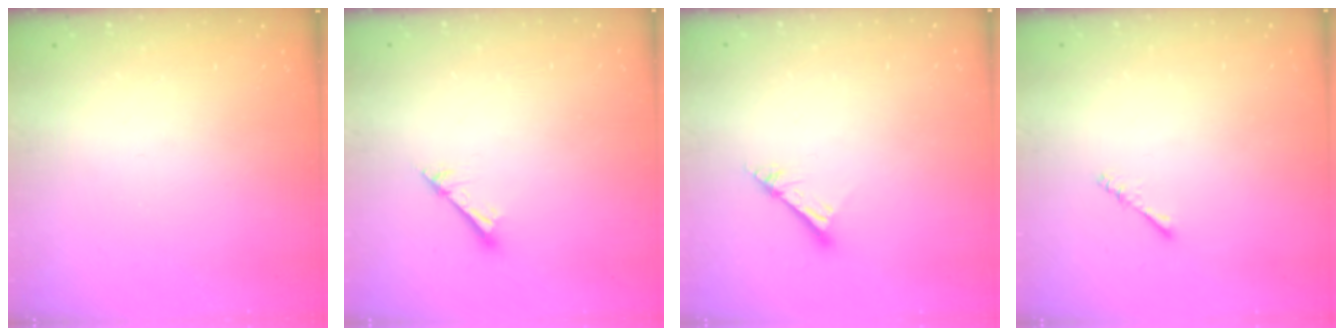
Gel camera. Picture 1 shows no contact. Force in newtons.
{"total": 2.6, "press": 2.6, "slide": 0.1}
{"total": 5.8, "press": 5.8, "slide": 0.6}
{"total": 1.4, "press": 1.4, "slide": 0.4}